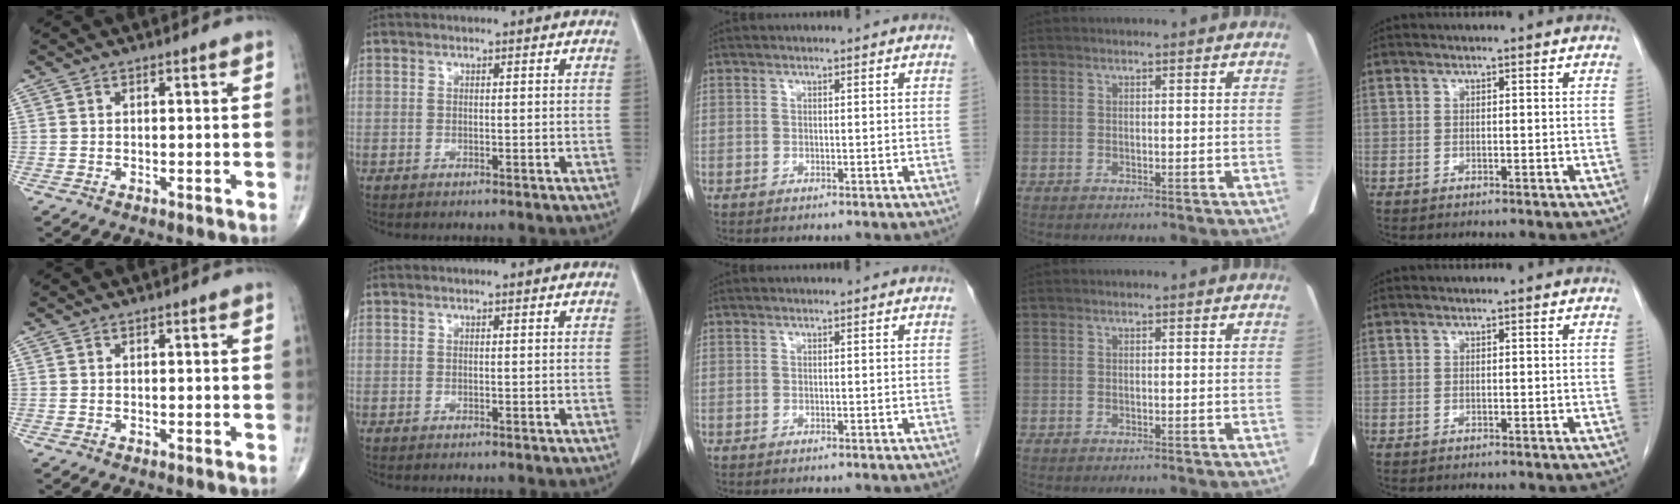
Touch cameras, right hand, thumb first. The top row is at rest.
{}